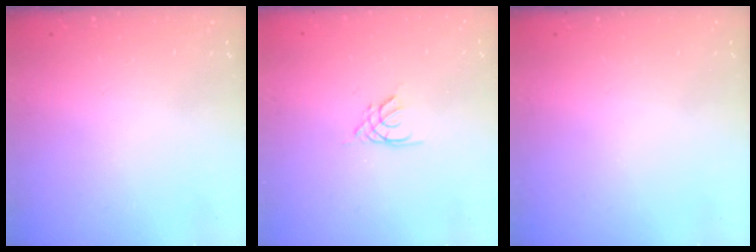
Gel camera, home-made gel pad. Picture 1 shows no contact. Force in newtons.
{"total": 2.6, "press": 2.6, "slide": 0.3}
{"total": 0.0}